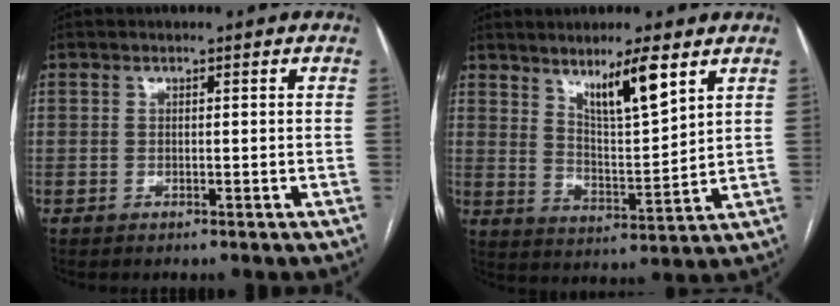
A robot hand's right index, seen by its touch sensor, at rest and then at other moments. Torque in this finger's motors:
{"motor_torque": [0.45, 0.42, 0.34, 0.08]}